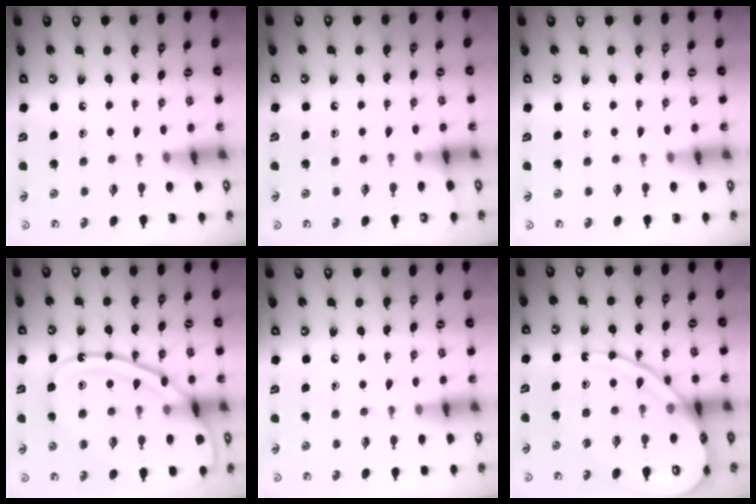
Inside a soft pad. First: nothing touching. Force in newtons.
{"total": 3.6, "press": 3.6, "slide": 0.4}
{"total": 0.0}
{"total": 21.6, "press": 21.5, "slide": 2.0}
{"total": 2.5, "press": 2.5, "slide": 0.4}
{"total": 17.7, "press": 17.6, "slide": 1.8}